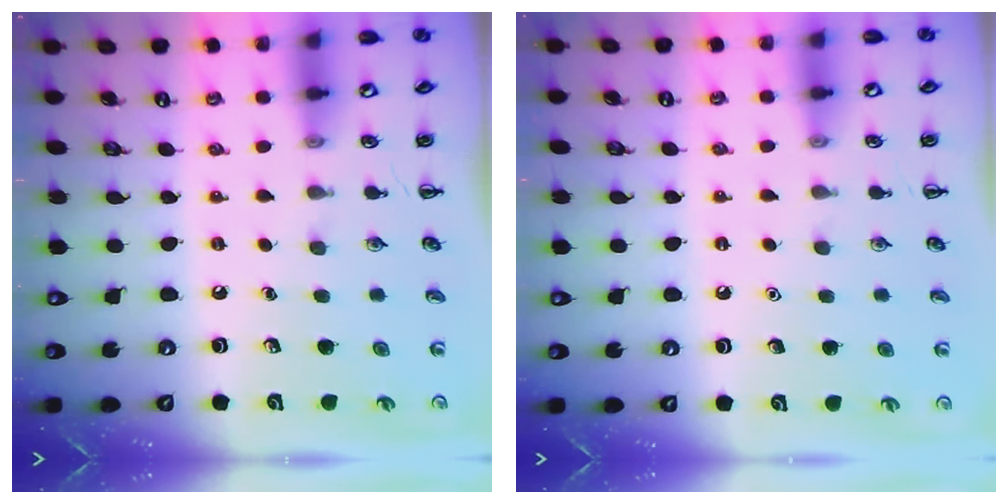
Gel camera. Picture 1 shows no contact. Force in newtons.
{"total": 1.6, "press": 1.5, "slide": 0.1}